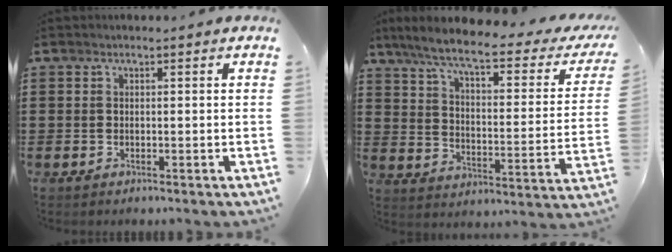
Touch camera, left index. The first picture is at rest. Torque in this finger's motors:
{"motor_torque": [2.14, 0.00, 0.27, 0.01]}